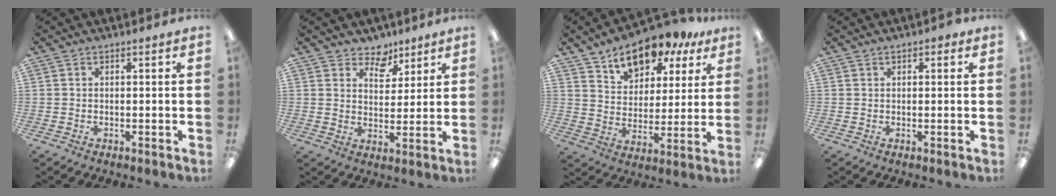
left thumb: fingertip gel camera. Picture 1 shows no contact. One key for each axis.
{"total": 6.9, "fx": 5.4, "fy": 4.2, "fz": 1.2, "tx": -0.009, "ty": -0.040, "tz": 0.095}
{"total": 11.6, "fx": 9.2, "fy": 5.9, "fz": 3.6, "tx": -0.057, "ty": -0.061, "tz": 0.170}
{"total": 0.9, "fx": 0.5, "fy": 0.5, "fz": 0.5, "tx": -0.011, "ty": 0.003, "tz": 0.009}